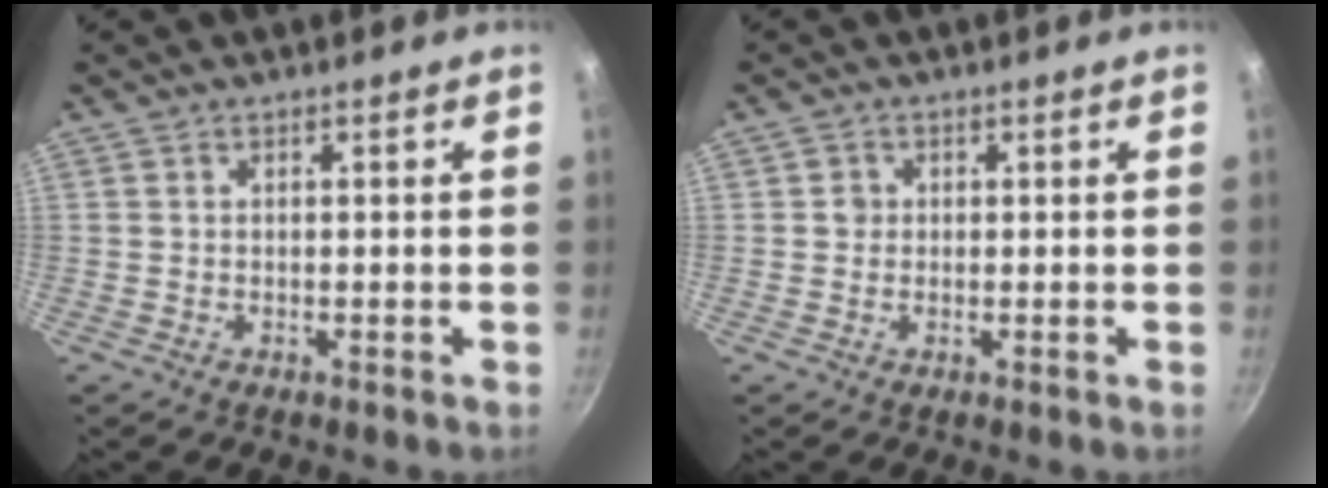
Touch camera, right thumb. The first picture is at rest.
{"total": 1.6, "force": [0.2, 1.5, 0.5], "torque": [-0.001, 0.003, 0.002]}